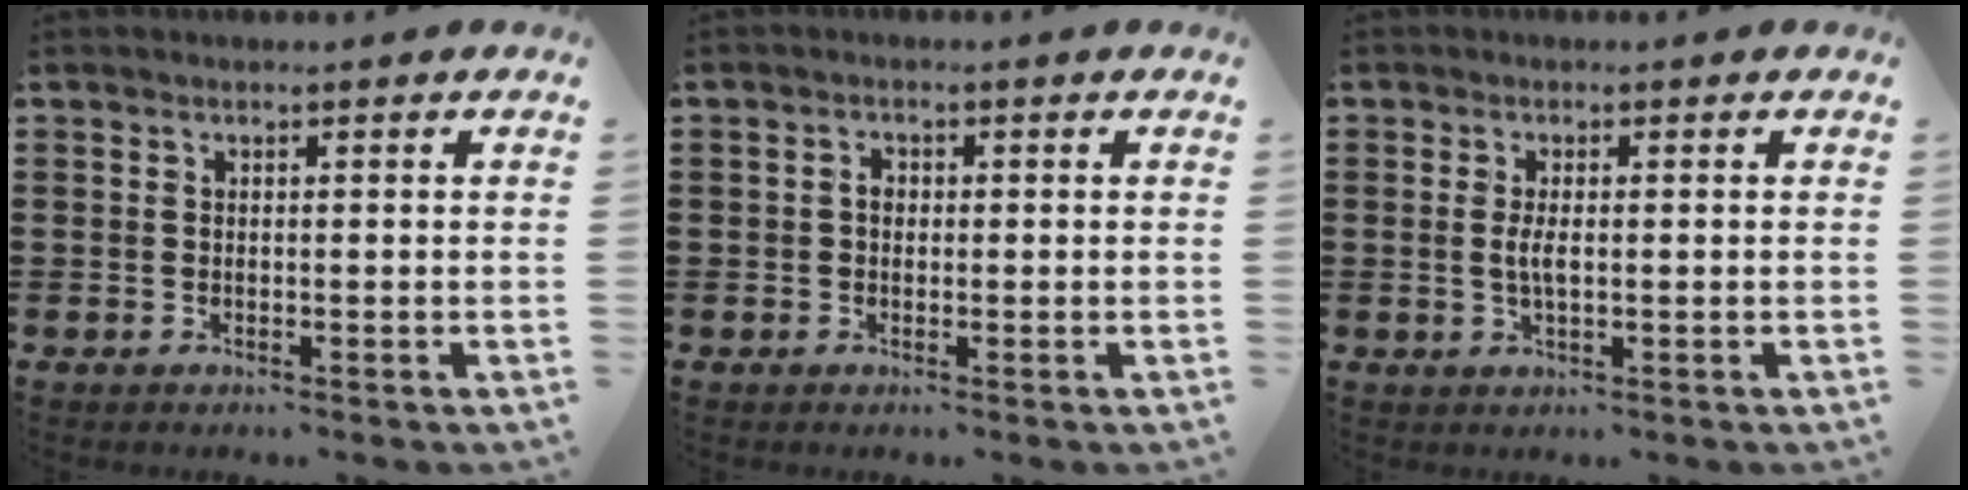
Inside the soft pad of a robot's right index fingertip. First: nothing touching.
{"total": 1.5, "force": [-0.1, 1.1, 1.1], "torque": [-0.022, 0.005, -0.003]}
{"total": 2.5, "force": [-0.1, 0.7, 2.4], "torque": [-0.053, -0.004, -0.004]}